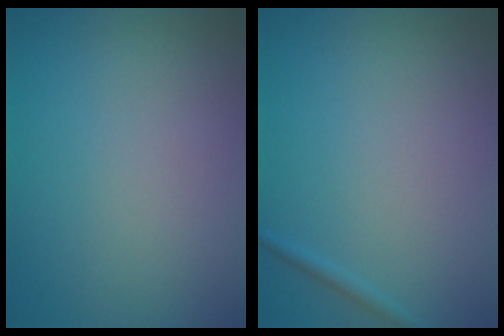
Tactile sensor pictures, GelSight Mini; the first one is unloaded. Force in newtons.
{"total": 0.6, "press": 0.6, "slide": 0.1}